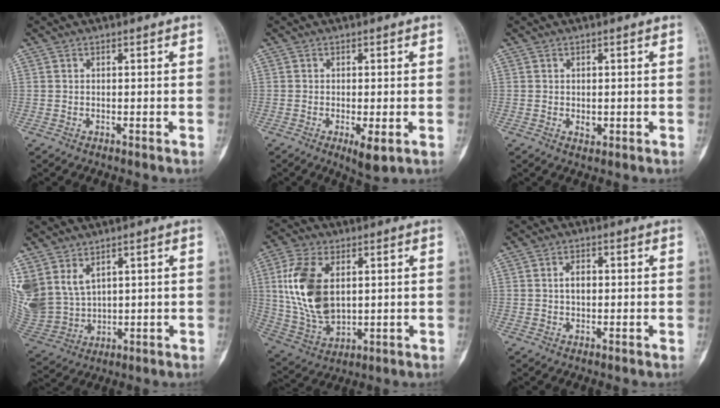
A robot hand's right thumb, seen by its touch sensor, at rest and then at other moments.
{"total": 3.8, "force": [-1.3, 1.1, 3.3], "torque": [-0.058, -0.011, -0.021]}
{"total": 1.4, "force": [-0.2, 1.1, 0.9], "torque": [-0.008, -0.001, -0.001]}
{"total": 12.6, "force": [5.8, 8.7, 7.0], "torque": [-0.167, -0.014, 0.144]}
{"total": 15.7, "force": [2.9, 9.2, 12.4], "torque": [-0.248, -0.011, 0.067]}
{"total": 2.6, "force": [0.1, 1.6, 2.0], "torque": [-0.034, 0.005, 0.000]}